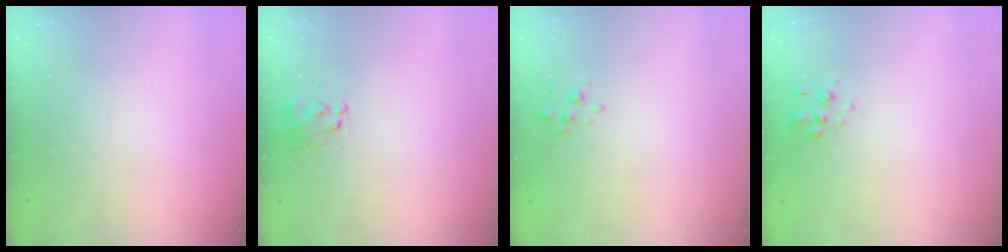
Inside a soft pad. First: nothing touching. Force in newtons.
{"total": 2.8, "press": 2.6, "slide": 0.8}
{"total": 2.4, "press": 2.3, "slide": 0.8}
{"total": 2.0, "press": 1.9, "slide": 0.7}